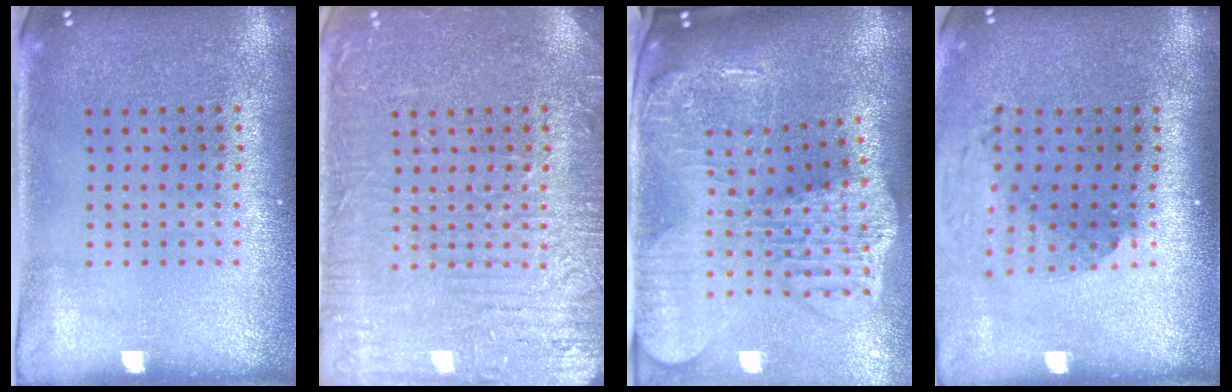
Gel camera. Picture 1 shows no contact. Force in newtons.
{"total": 5.4, "press": 5.3, "slide": 0.7}
{"total": 4.3, "press": 3.3, "slide": 2.8}
{"total": 1.8, "press": 1.4, "slide": 1.1}